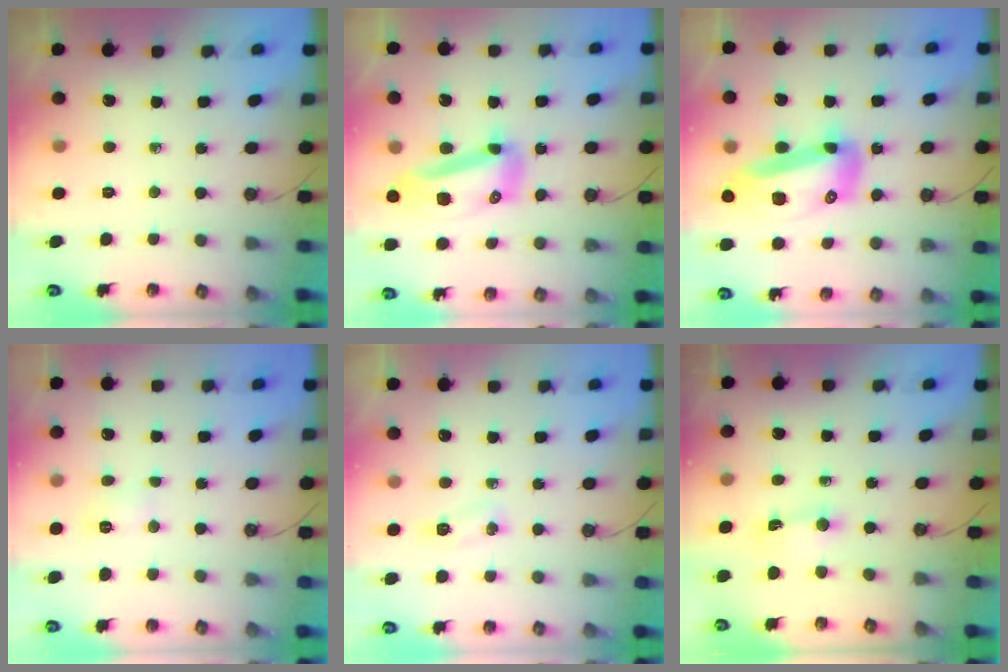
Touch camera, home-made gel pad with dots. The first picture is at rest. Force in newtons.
{"total": 12.2, "press": 12.1, "slide": 1.2}
{"total": 18.4, "press": 18.3, "slide": 2.4}
{"total": 3.9, "press": 3.9, "slide": 0.5}
{"total": 6.5, "press": 5.3, "slide": 3.8}
{"total": 1.5, "press": 1.5, "slide": 0.2}